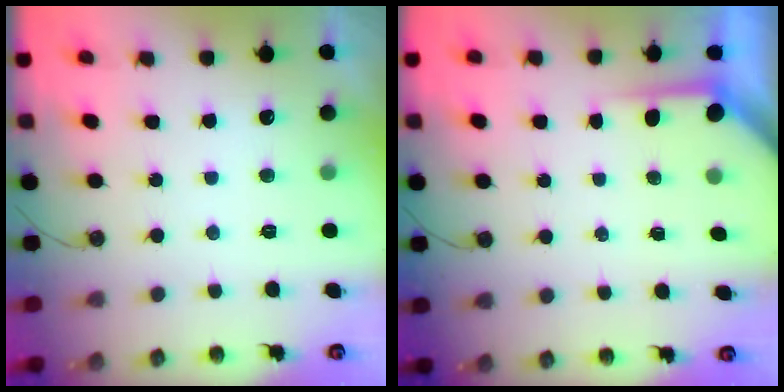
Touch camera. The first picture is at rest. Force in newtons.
{"total": 3.4, "press": 3.4, "slide": 0.3}